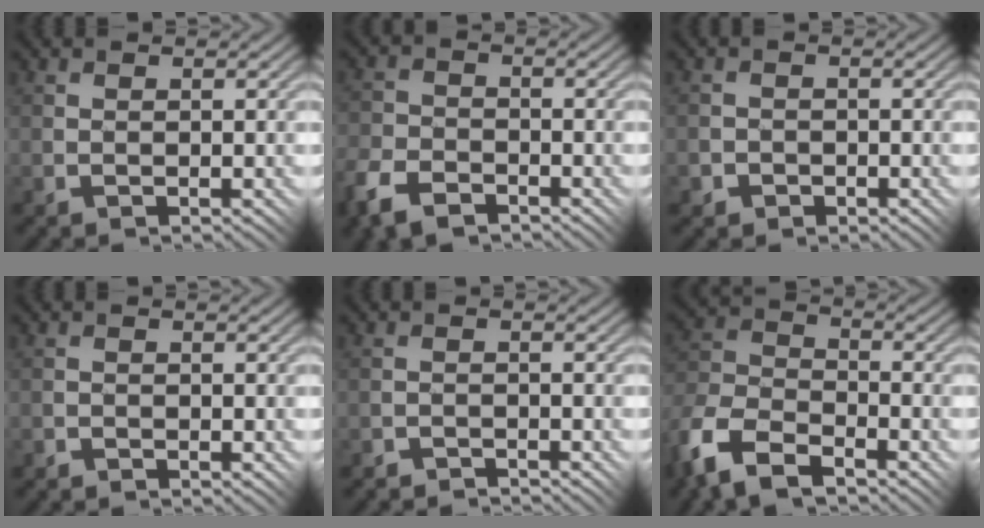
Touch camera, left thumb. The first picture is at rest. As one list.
[{"total": 6.8, "force": [-4.8, 3.7, 3.1], "torque": [-0.080, -0.010, -0.101]}, {"total": 2.3, "force": [-1.4, 1.8, -0.1], "torque": [0.012, 0.006, -0.036]}, {"total": 0.9, "force": [-0.8, -0.1, -0.5], "torque": [0.015, 0.004, -0.016]}, {"total": 1.8, "force": [-1.5, -0.5, -0.7], "torque": [0.021, 0.010, -0.035]}, {"total": 10.9, "force": [-7.7, 5.2, 5.7], "torque": [-0.130, -0.015, -0.161]}]